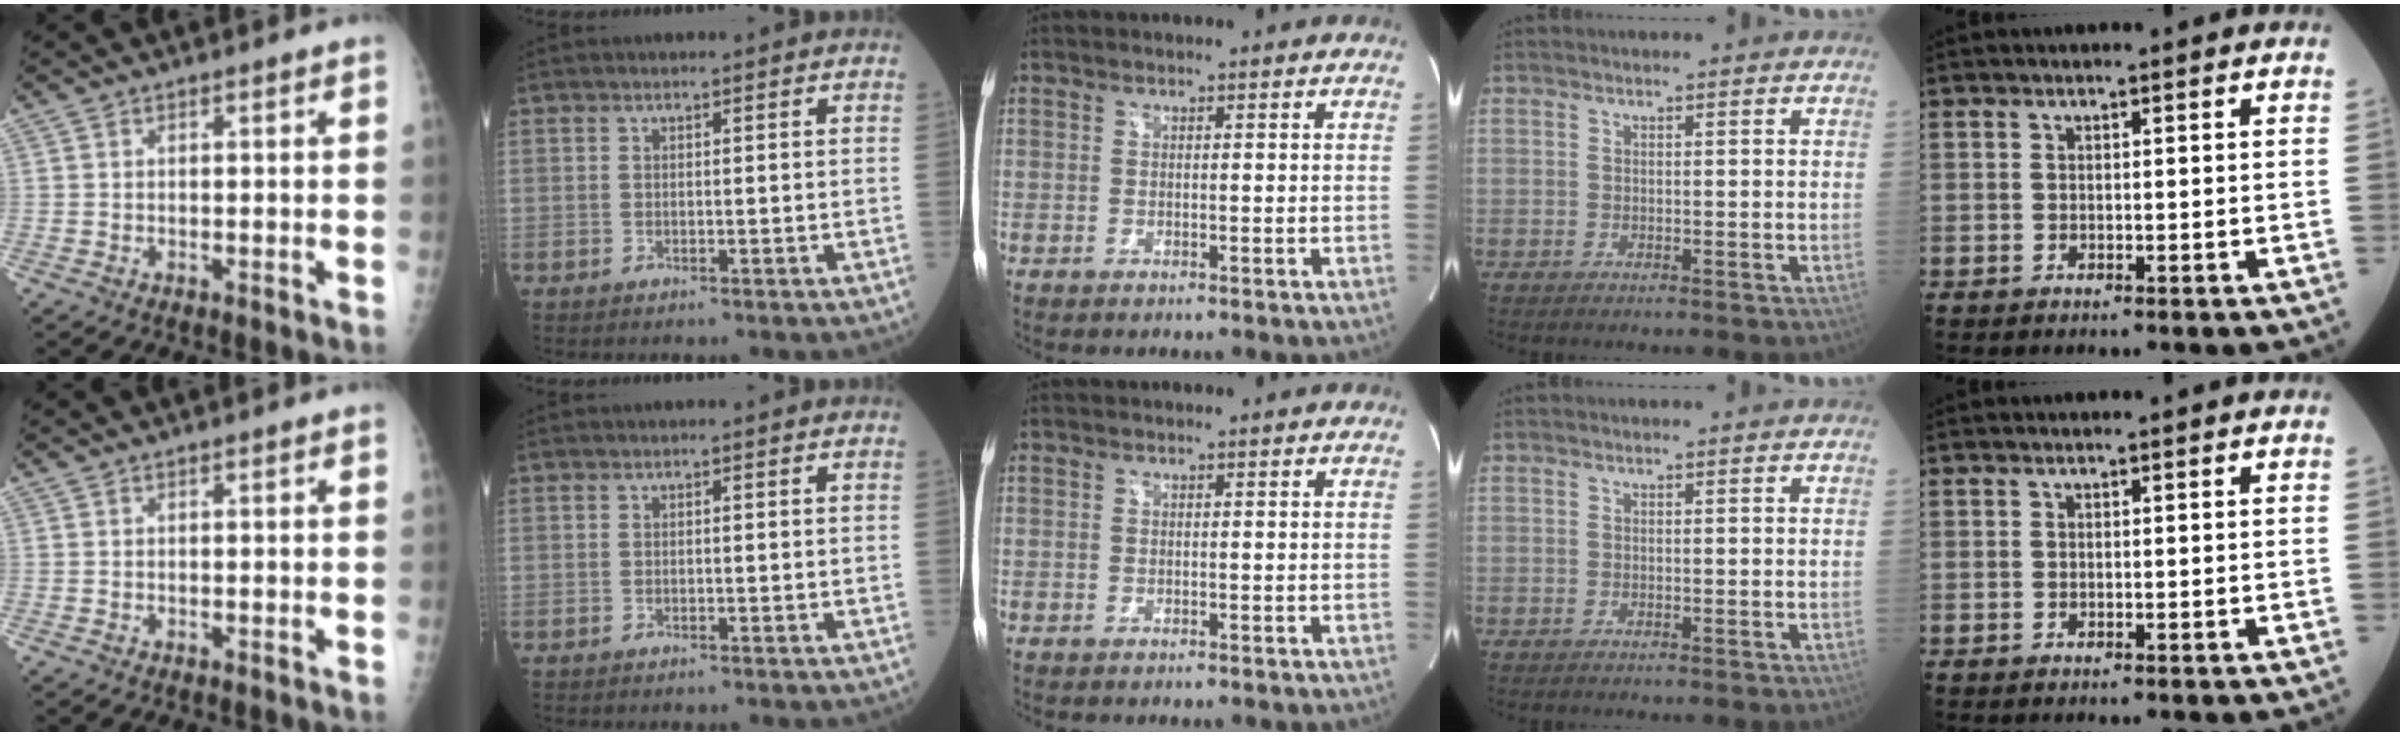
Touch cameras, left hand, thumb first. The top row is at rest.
{}